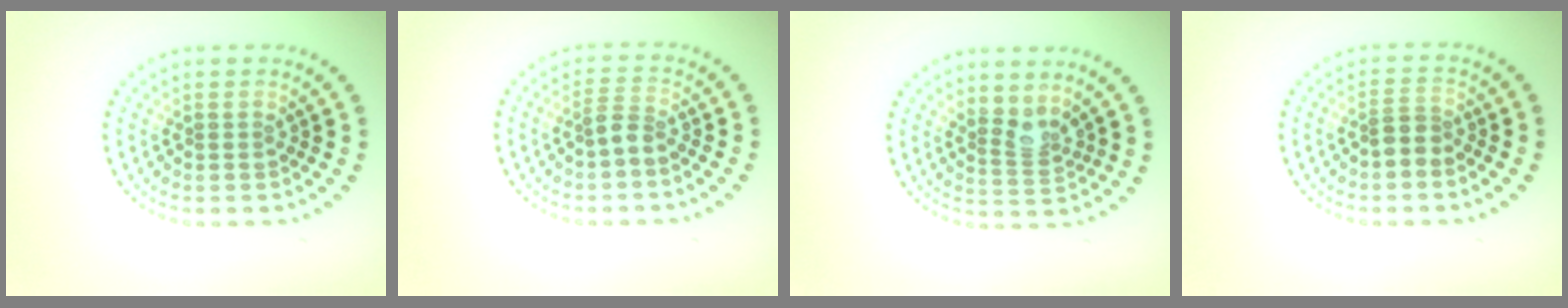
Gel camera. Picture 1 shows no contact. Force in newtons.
{"total": 1.9, "press": 1.3, "slide": 1.3}
{"total": 2.2, "press": 1.6, "slide": 1.4}
{"total": 2.1, "press": 1.7, "slide": 1.2}